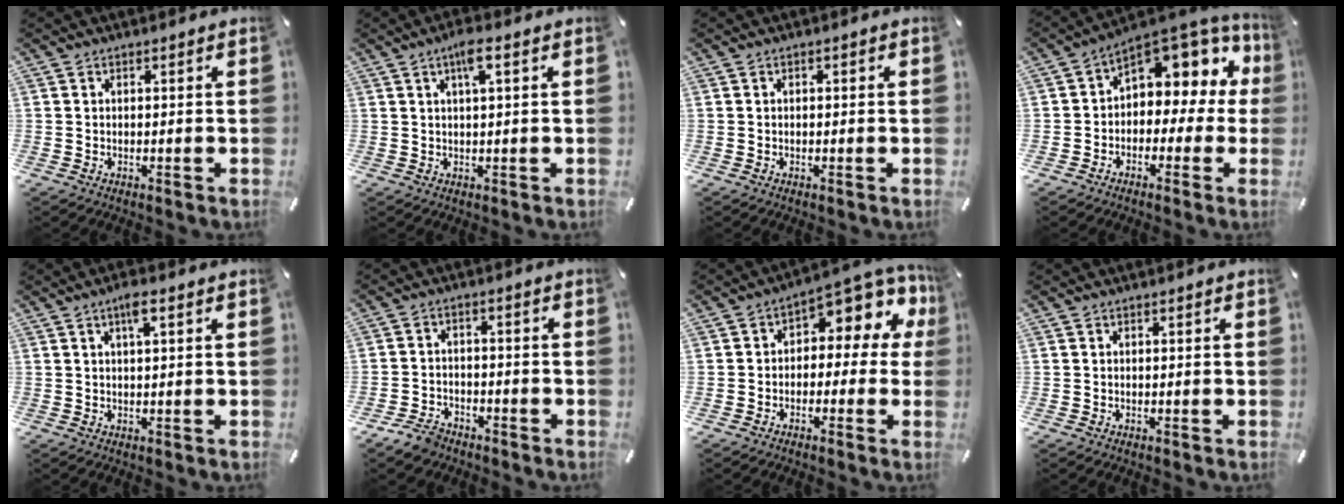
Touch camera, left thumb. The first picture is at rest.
{"total": 4.4, "force": [1.9, 0.8, 3.9], "torque": [-0.081, 0.006, 0.031]}
{"total": 0.0}
{"total": 6.9, "force": [3.2, 5.2, 3.1], "torque": [-0.045, -0.035, 0.056]}
{"total": 3.4, "force": [1.7, 0.6, 3.0], "torque": [-0.055, 0.001, 0.024]}
{"total": 5.1, "force": [-4.0, 2.6, 1.6], "torque": [-0.040, 0.021, -0.079]}
{"total": 7.9, "force": [3.2, 4.6, 5.5], "torque": [-0.069, -0.030, 0.055]}
{"total": 0.0}